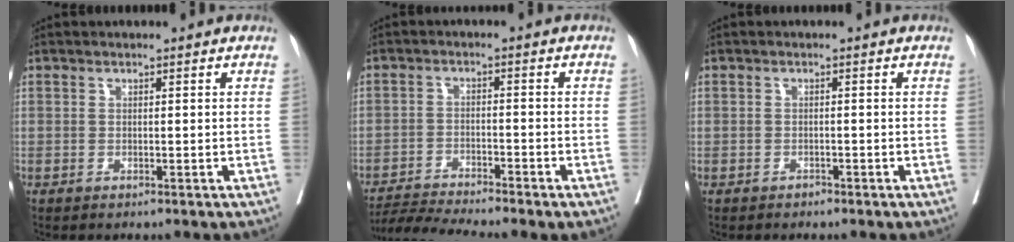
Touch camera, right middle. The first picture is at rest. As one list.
[{"total": 8.0, "force": [-7.3, -0.9, 3.1], "torque": [-0.051, -0.008, -0.123]}, {"total": 0.7, "force": [-0.6, 0.4, 0.0], "torque": [0.001, 0.002, -0.011]}]